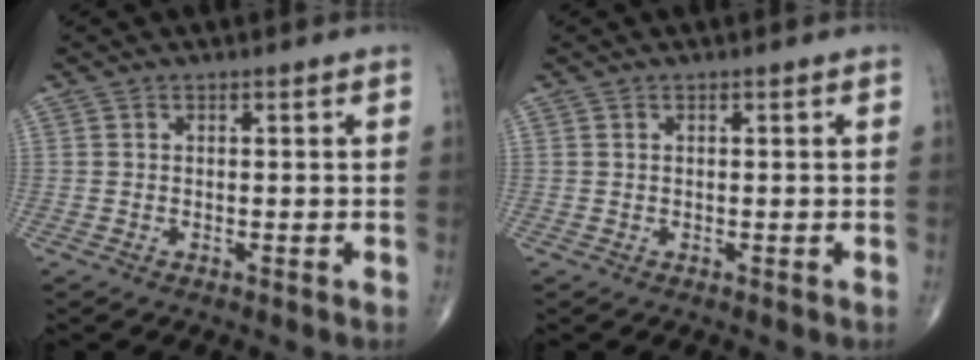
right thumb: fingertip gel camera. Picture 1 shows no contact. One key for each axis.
{"total": 0.0}